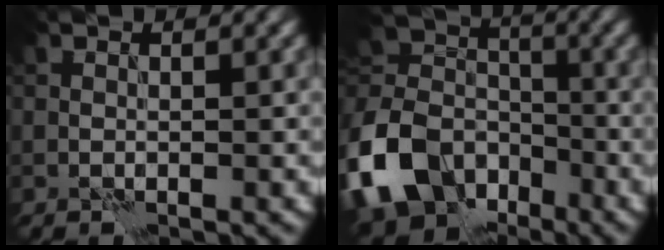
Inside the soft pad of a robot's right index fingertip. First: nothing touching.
{"total": 13.3, "force": [-7.3, 9.2, 6.2], "torque": [-0.150, -0.016, -0.146]}